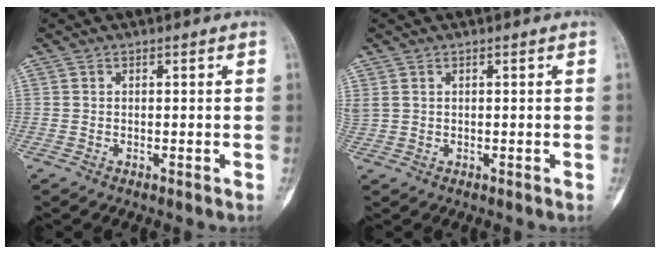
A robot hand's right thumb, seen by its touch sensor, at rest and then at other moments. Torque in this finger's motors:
{"motor_torque": [-0.12, 0.23, 0.85, 0.14, 0.15]}